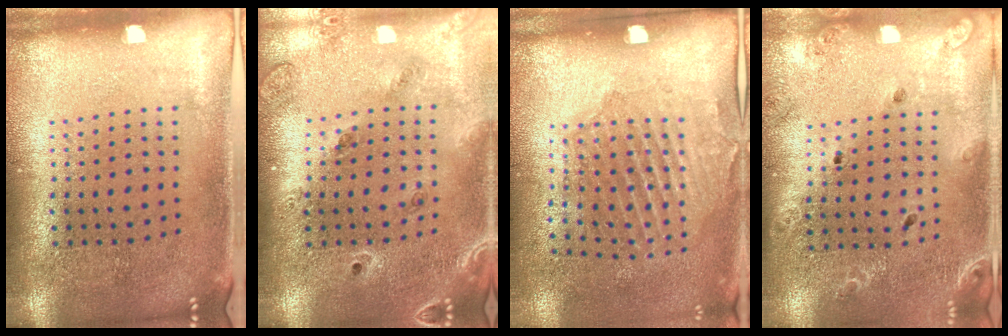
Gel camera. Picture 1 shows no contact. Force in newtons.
{"total": 1.4, "press": 1.3, "slide": 0.4}
{"total": 1.8, "press": 1.3, "slide": 1.2}
{"total": 1.4, "press": 1.4, "slide": 0.1}